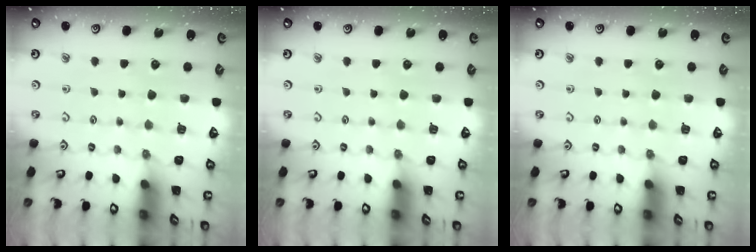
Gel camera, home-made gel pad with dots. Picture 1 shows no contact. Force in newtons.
{"total": 0.0}
{"total": 0.0}